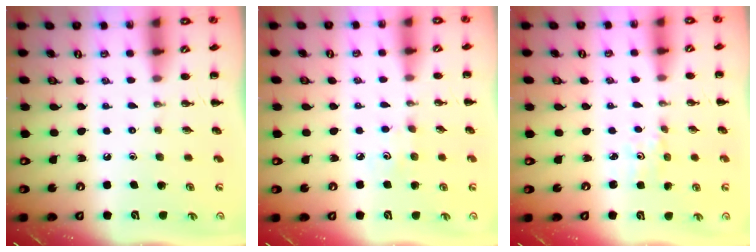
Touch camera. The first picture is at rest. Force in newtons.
{"total": 3.5, "press": 3.4, "slide": 0.8}
{"total": 0.9, "press": 0.9, "slide": 0.3}